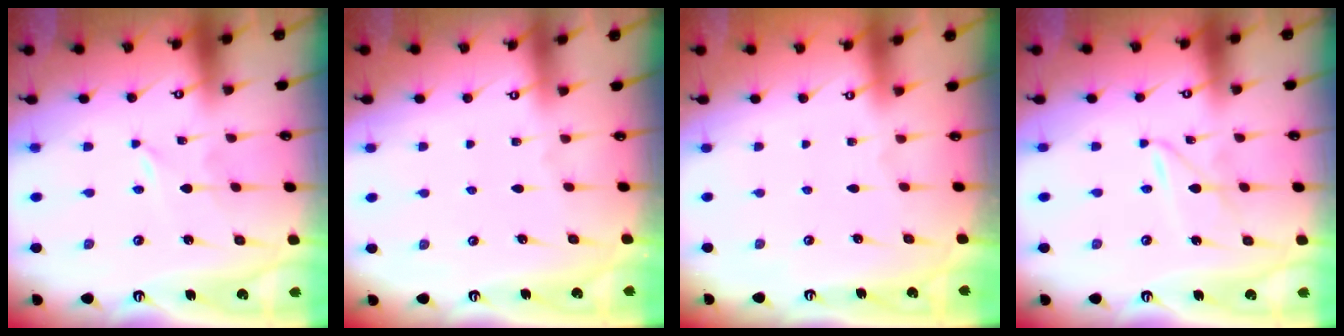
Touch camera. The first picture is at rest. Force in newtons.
{"total": 0.0}
{"total": 0.0}
{"total": 2.9, "press": 2.9, "slide": 0.3}